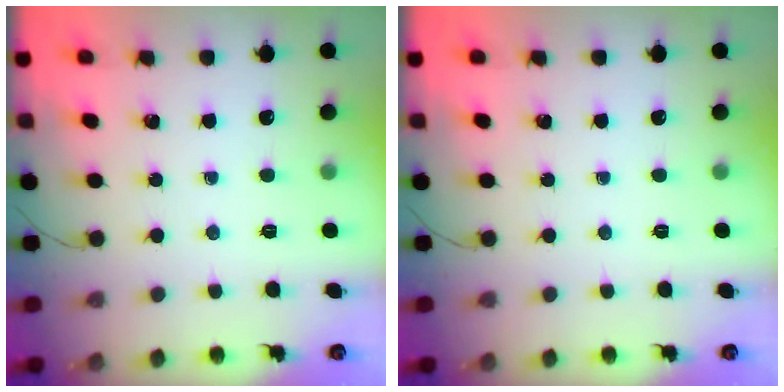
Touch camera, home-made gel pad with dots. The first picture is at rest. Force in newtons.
{"total": 0.0}